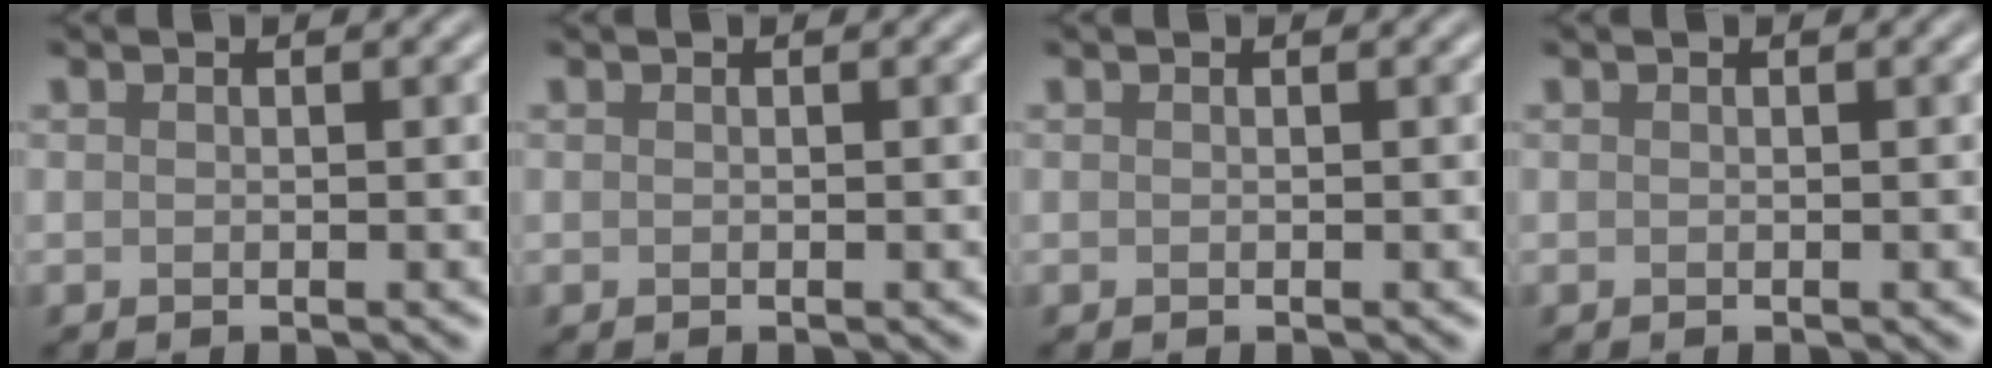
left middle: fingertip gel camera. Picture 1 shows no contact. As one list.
[{"total": 0.0}, {"total": 0.0}, {"total": 0.0}]